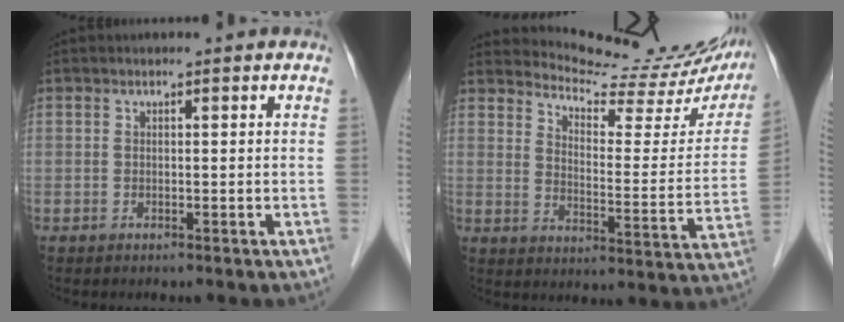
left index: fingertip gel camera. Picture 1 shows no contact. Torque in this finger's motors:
{"motor_torque": [0.84, -1.30, 0.19, 0.00]}